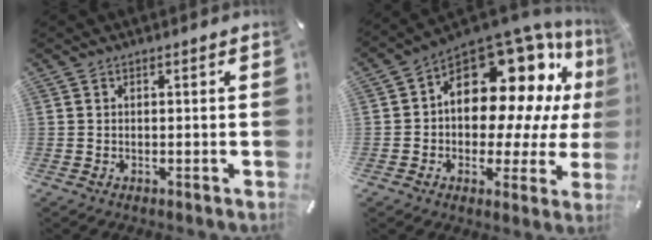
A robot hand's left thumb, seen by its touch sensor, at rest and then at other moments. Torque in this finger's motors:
{"motor_torque": [1.81, 3.20, 1.71, -1.07, 0.53]}